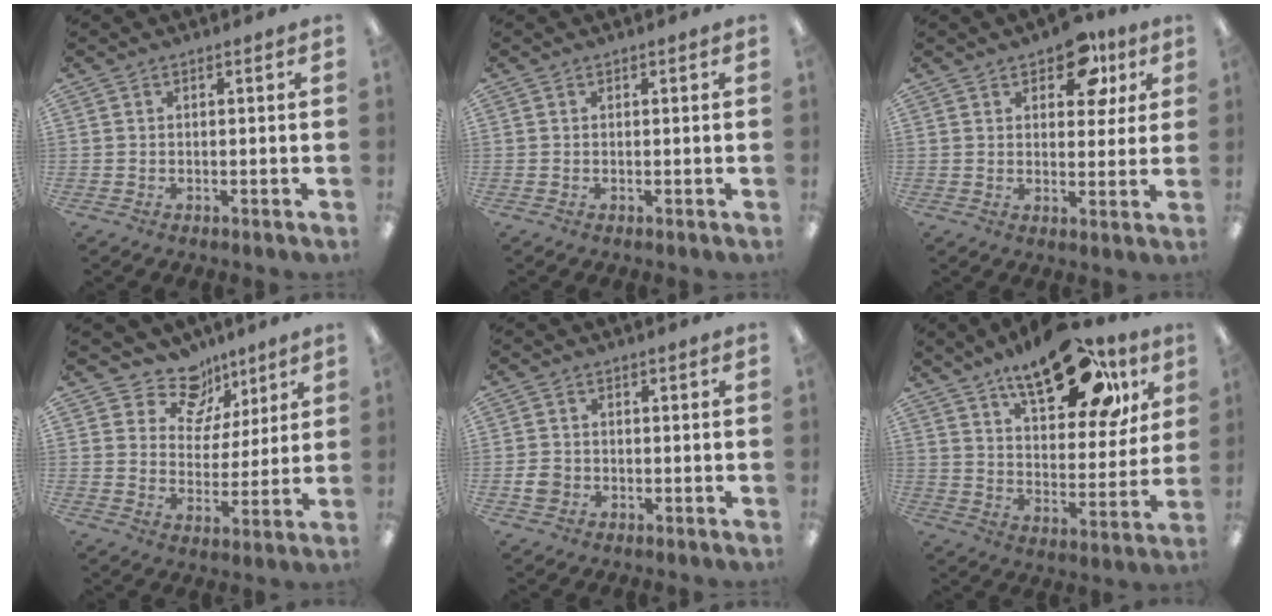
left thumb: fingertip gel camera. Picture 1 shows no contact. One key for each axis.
{"total": 0.0}
{"total": 9.9, "fx": 5.8, "fy": 5.7, "fz": 5.7, "tx": -0.065, "ty": -0.016, "tz": 0.098}
{"total": 11.4, "fx": 8.1, "fy": 7.6, "fz": 2.7, "tx": -0.050, "ty": -0.055, "tz": 0.152}
{"total": 3.2, "fx": -0.9, "fy": 2.9, "fz": 1.0, "tx": -0.007, "ty": 0.004, "tz": -0.017}
{"total": 22.0, "fx": 14.6, "fy": 9.8, "fz": 13.2, "tx": -0.186, "ty": -0.076, "tz": 0.240}